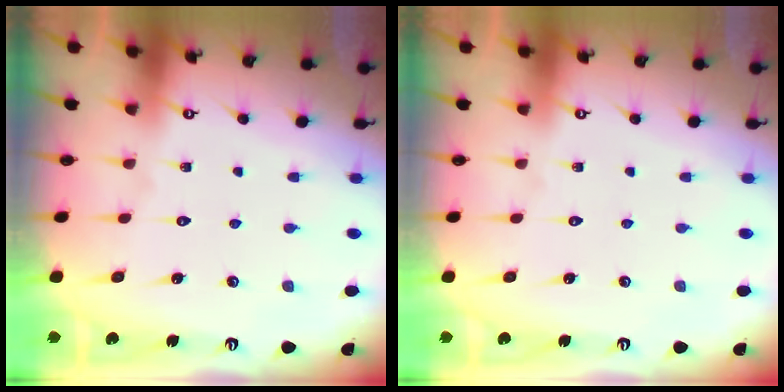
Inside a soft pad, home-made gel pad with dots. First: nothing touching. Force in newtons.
{"total": 0.0}